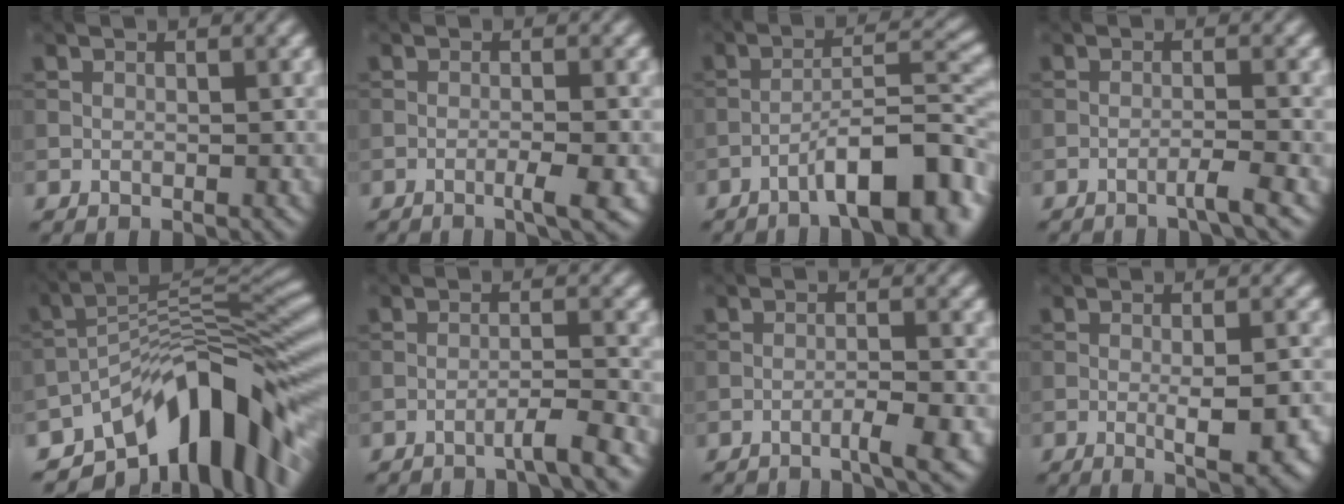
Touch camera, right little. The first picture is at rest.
{"total": 2.4, "force": [-1.0, 0.3, 2.2], "torque": [-0.028, 0.004, -0.024]}
{"total": 9.8, "force": [-5.7, 2.3, 7.6], "torque": [-0.109, 0.017, -0.089]}
{"total": 1.9, "force": [-1.2, 0.1, 1.5], "torque": [-0.013, 0.006, -0.034]}
{"total": 13.6, "force": [-8.2, 5.2, 9.4], "torque": [-0.134, 0.017, -0.147]}
{"total": 2.8, "force": [-1.9, 0.1, 2.0], "torque": [-0.020, 0.010, -0.047]}
{"total": 3.0, "force": [-1.7, 0.4, 2.4], "torque": [-0.031, 0.008, -0.039]}
{"total": 5.4, "force": [-1.4, 1.3, 5.0], "torque": [-0.074, -0.008, -0.015]}